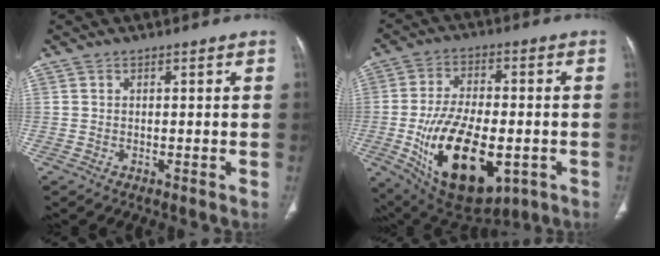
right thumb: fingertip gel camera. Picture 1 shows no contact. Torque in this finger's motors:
{"motor_torque": [0.20, 1.62, 2.18, -0.59, 0.34]}